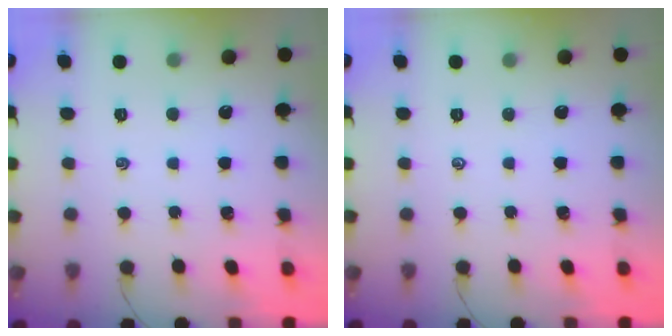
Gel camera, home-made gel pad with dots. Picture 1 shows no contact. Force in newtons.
{"total": 0.0}